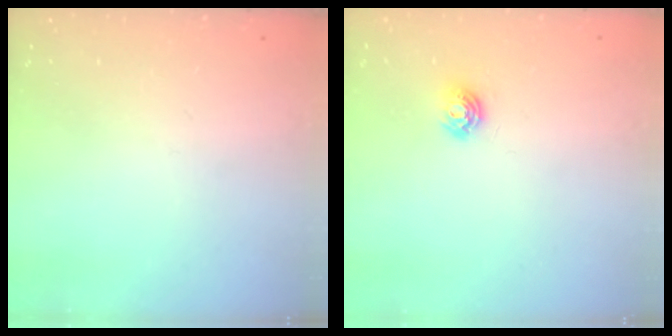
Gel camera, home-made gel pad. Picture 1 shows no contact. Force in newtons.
{"total": 5.0, "press": 5.0, "slide": 0.6}